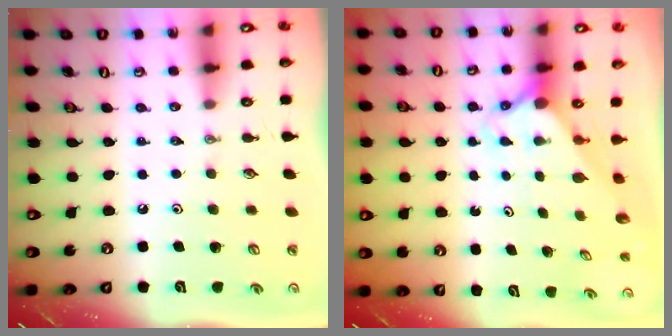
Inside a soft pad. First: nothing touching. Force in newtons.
{"total": 2.2, "press": 2.2, "slide": 0.2}